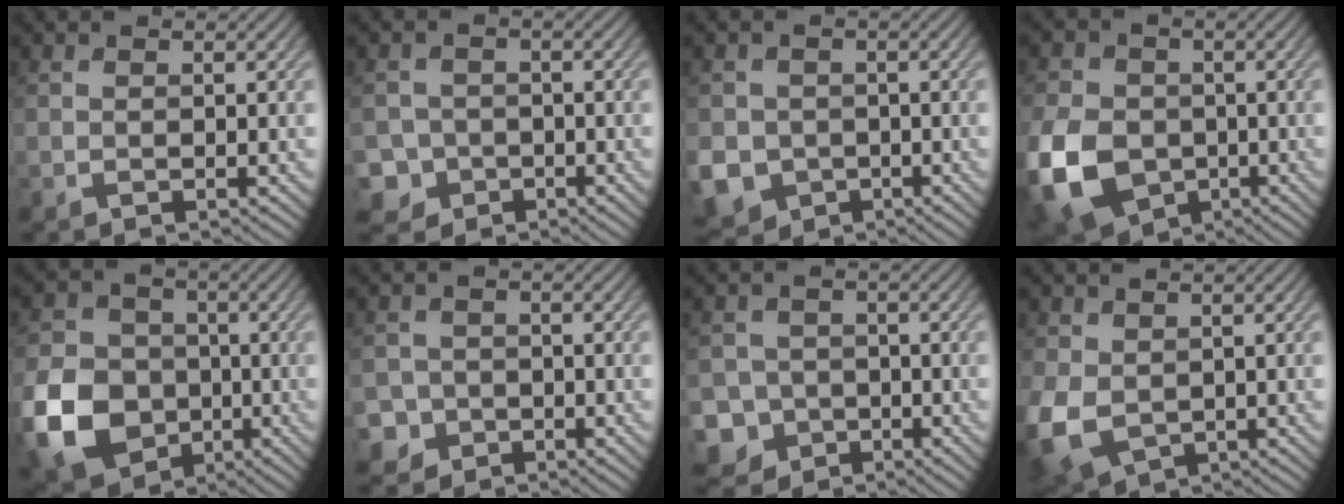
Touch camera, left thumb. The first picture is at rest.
{"total": 4.3, "force": [-1.9, 3.7, 0.7], "torque": [-0.009, -0.001, -0.049]}
{"total": 7.7, "force": [-2.4, 6.8, 2.7], "torque": [-0.086, -0.034, -0.059]}
{"total": 13.0, "force": [-3.8, 9.8, 7.7], "torque": [-0.218, -0.036, -0.077]}
{"total": 12.7, "force": [-4.1, 10.3, 6.3], "torque": [-0.172, -0.036, -0.088]}
{"total": 3.7, "force": [-1.8, 3.2, 0.4], "torque": [-0.001, -0.002, -0.045]}
{"total": 6.0, "force": [-2.7, 5.2, 1.1], "torque": [-0.032, -0.012, -0.069]}
{"total": 7.9, "force": [-0.8, 5.9, 5.2], "torque": [-0.159, -0.025, -0.010]}